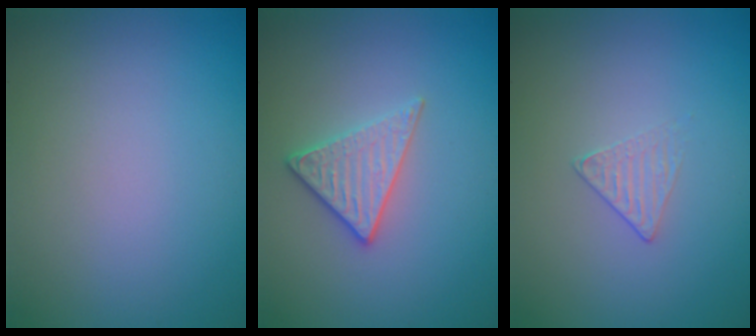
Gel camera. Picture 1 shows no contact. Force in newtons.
{"total": 2.7, "press": 2.5, "slide": 1.1}
{"total": 1.1, "press": 0.5, "slide": 1.0}